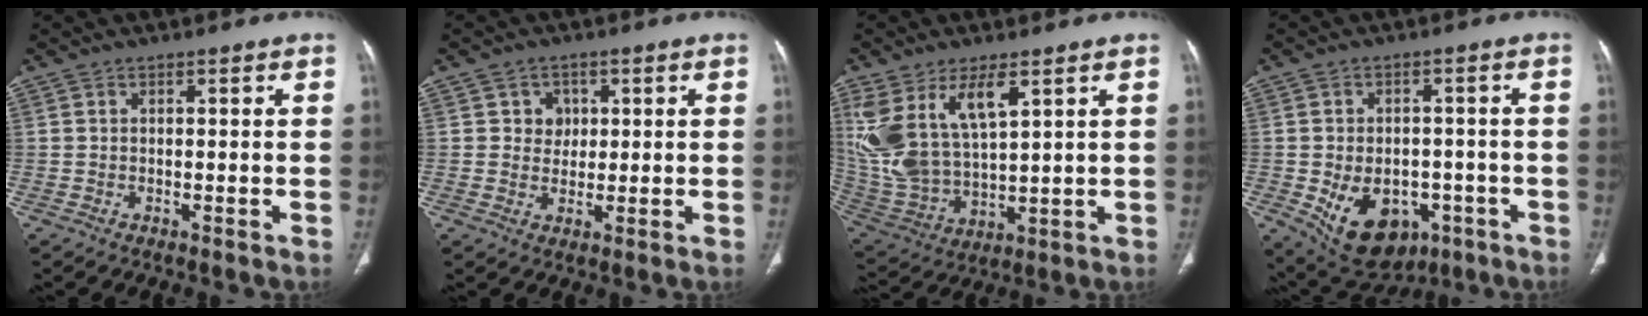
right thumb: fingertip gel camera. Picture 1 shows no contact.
{"total": 3.9, "force": [1.0, 3.6, 1.1], "torque": [0.009, 0.000, 0.013]}
{"total": 15.9, "force": [7.2, 7.4, 12.1], "torque": [-0.247, -0.026, 0.160]}
{"total": 14.2, "force": [-5.2, 9.9, 8.7], "torque": [-0.116, 0.016, -0.057]}